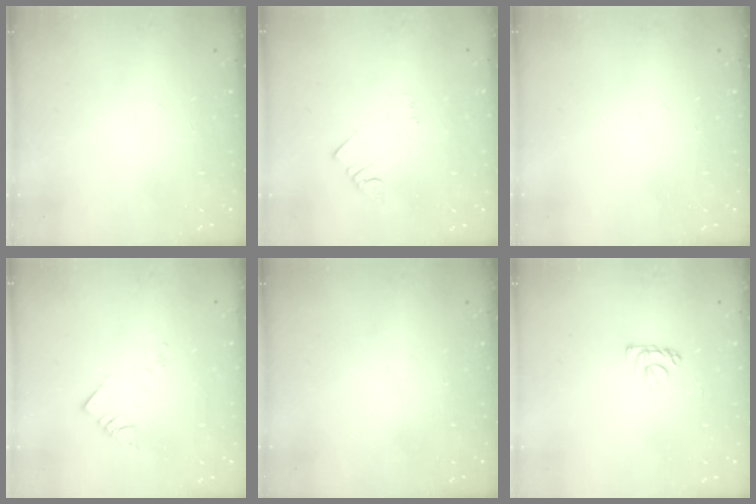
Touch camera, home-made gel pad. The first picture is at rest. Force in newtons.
{"total": 1.5, "press": 1.5, "slide": 0.3}
{"total": 0.0}
{"total": 3.4, "press": 3.4, "slide": 0.1}
{"total": 0.0}
{"total": 4.9, "press": 4.9, "slide": 0.3}